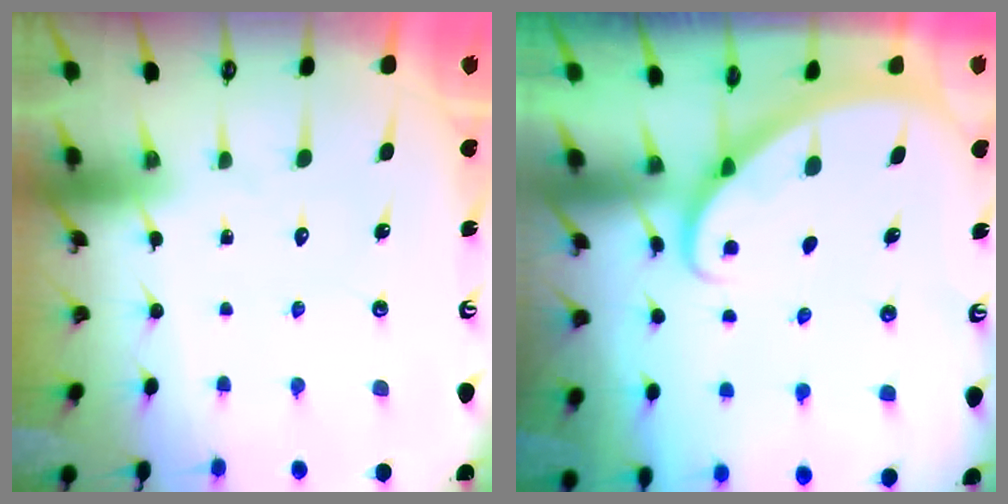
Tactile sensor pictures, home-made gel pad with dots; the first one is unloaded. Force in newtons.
{"total": 2.1, "press": 2.1, "slide": 0.1}